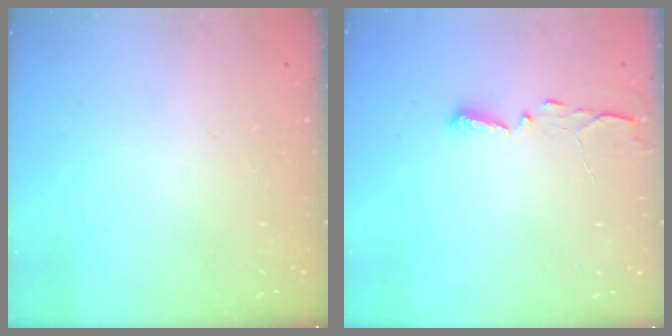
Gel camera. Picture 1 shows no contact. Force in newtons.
{"total": 3.1, "press": 3.1, "slide": 0.3}